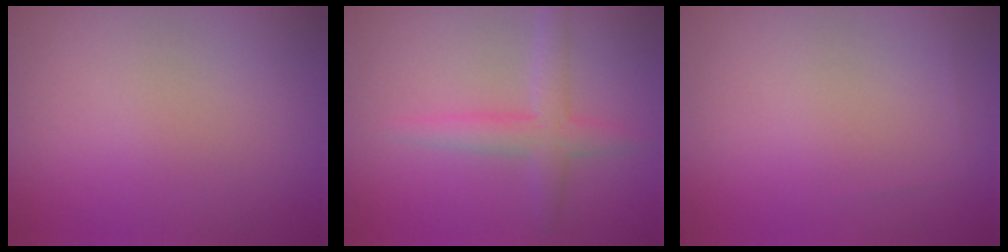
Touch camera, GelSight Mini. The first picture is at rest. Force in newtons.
{"total": 2.9, "press": 2.9, "slide": 0.1}
{"total": 0.0}